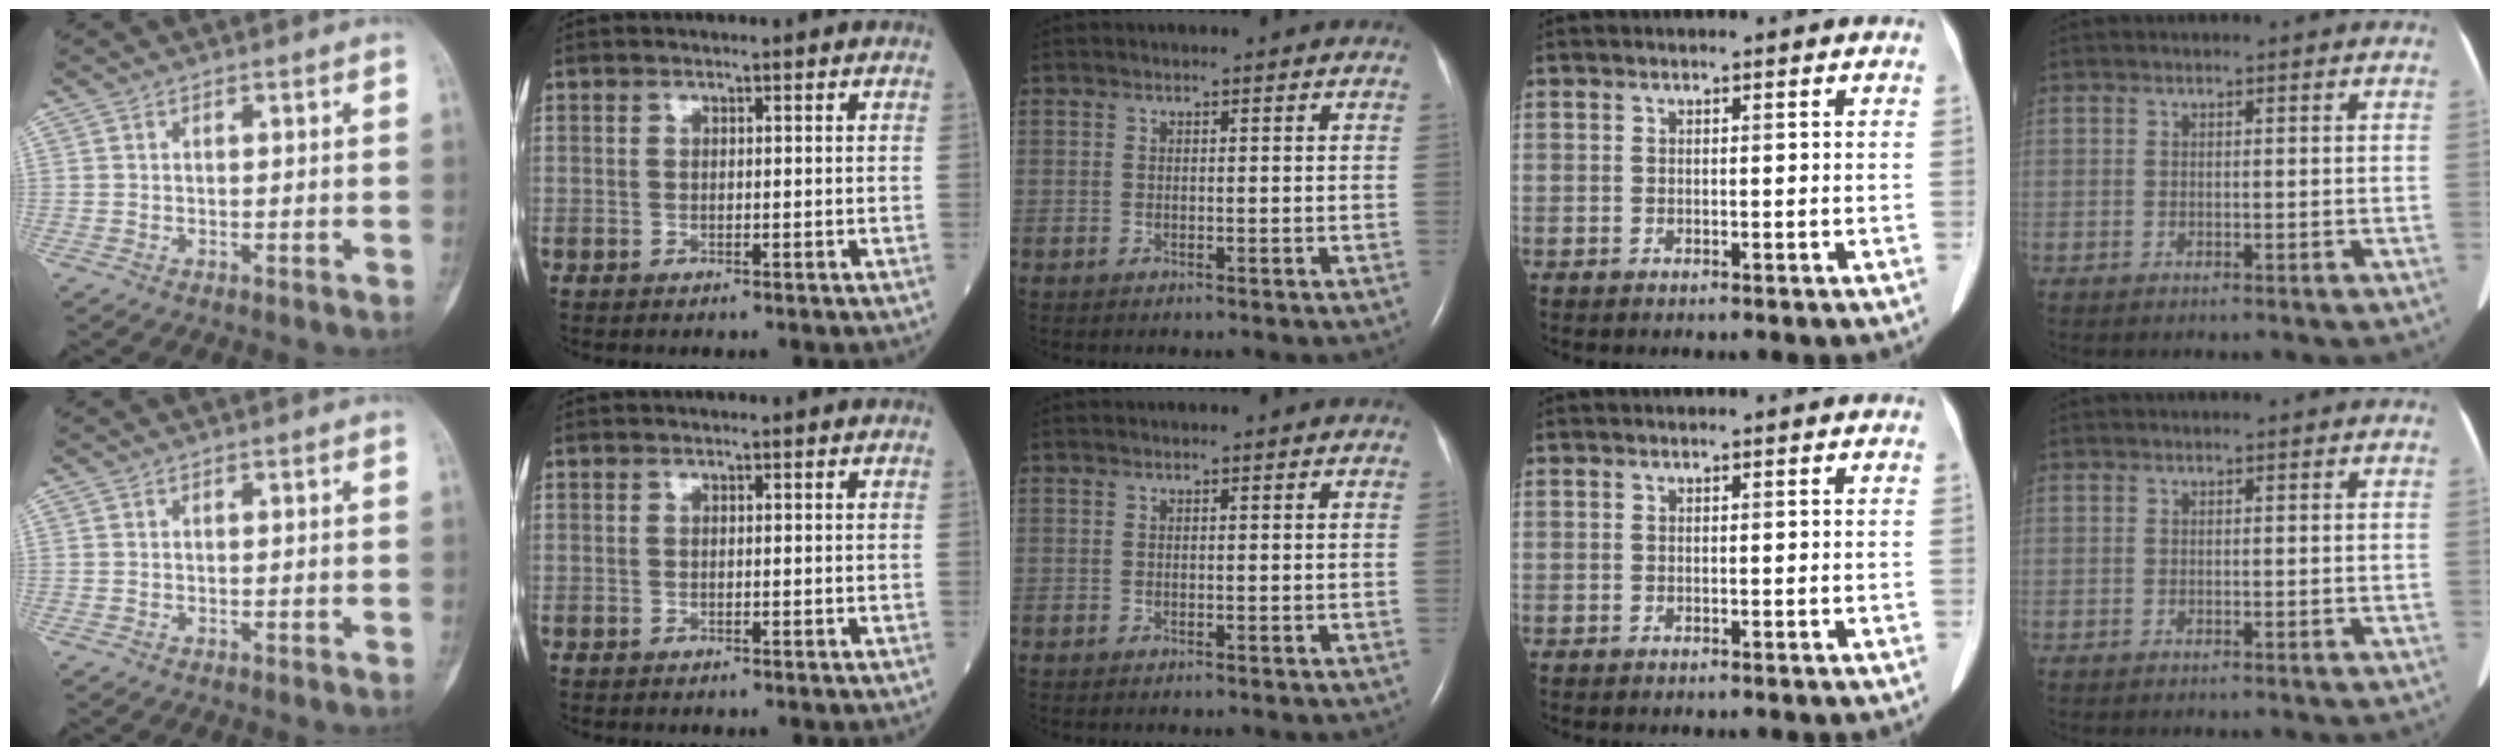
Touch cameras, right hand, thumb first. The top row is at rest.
{}